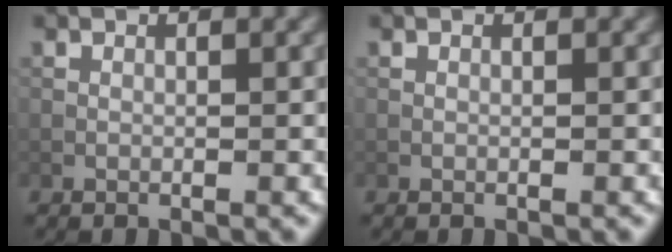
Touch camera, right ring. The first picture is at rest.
{"total": 0.0}